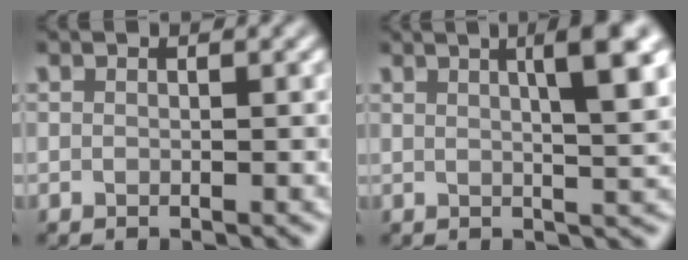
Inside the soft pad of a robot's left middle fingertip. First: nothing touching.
{"total": 6.2, "force": [2.2, 1.6, 5.6], "torque": [-0.052, 0.013, 0.023]}